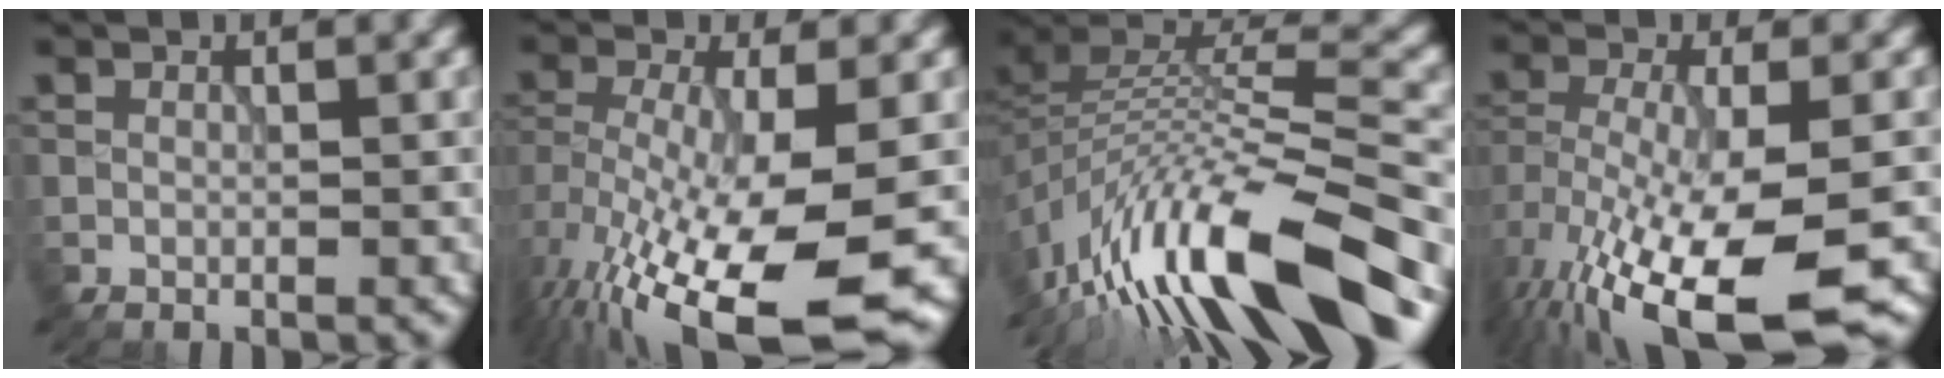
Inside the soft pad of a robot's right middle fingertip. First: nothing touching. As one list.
[{"total": 15.0, "force": [-7.1, 5.2, 12.2], "torque": [-0.252, -0.038, -0.102]}, {"total": 15.1, "force": [-9.5, 4.6, 10.8], "torque": [-0.216, 0.011, -0.156]}, {"total": 14.2, "force": [-7.9, 4.8, 10.7], "torque": [-0.229, -0.049, -0.110]}]